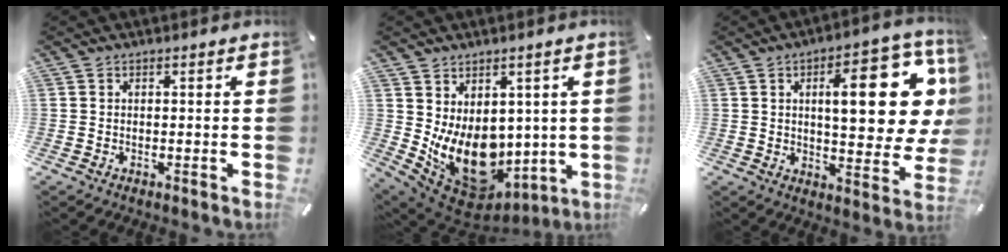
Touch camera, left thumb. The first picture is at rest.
{"total": 13.6, "force": [0.2, 11.0, 8.0], "torque": [-0.138, -0.042, 0.019]}
{"total": 20.5, "force": [5.8, 7.7, 18.1], "torque": [-0.246, -0.021, 0.081]}